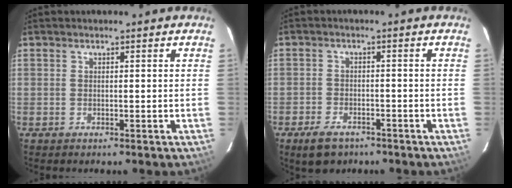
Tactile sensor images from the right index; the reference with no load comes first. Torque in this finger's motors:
{"motor_torque": [0.67, -0.62, 0.08, 0.01]}